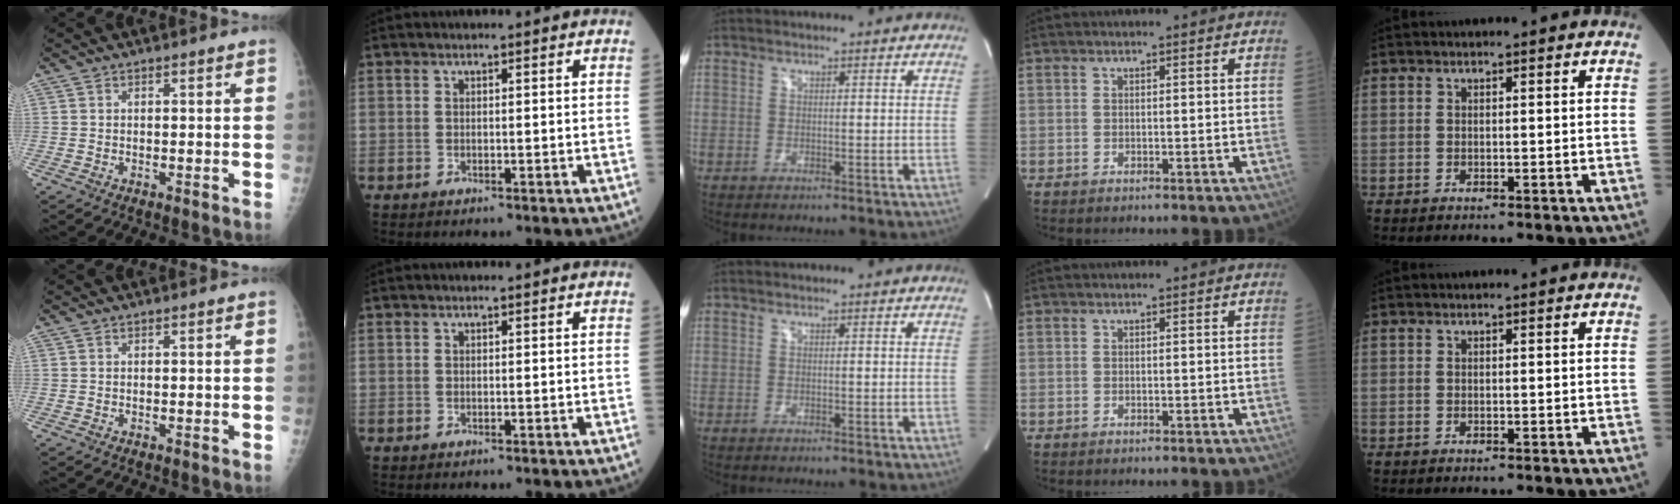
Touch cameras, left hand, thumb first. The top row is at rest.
{}